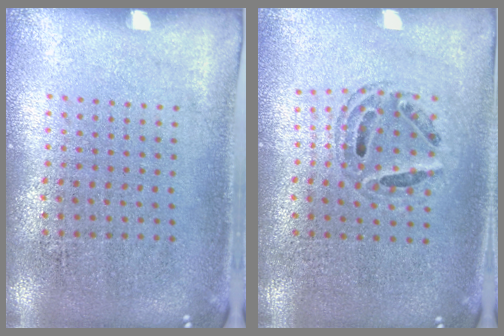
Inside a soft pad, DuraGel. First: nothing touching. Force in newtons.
{"total": 0.7, "press": 0.7, "slide": 0.2}